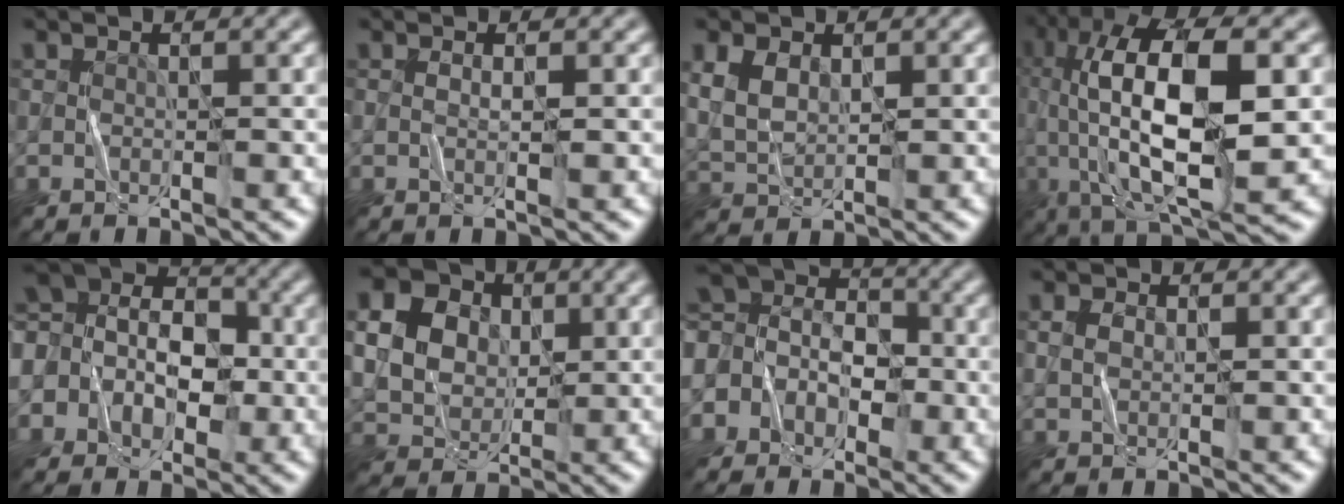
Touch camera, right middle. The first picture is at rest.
{"total": 0.8, "force": [0.0, 0.0, 0.8], "torque": [-0.021, 0.001, -0.001]}
{"total": 3.4, "force": [1.0, 2.2, 2.4], "torque": [-0.065, 0.000, 0.023]}
{"total": 14.2, "force": [0.5, 5.2, 13.2], "torque": [-0.252, 0.015, 0.006]}
{"total": 11.1, "force": [1.4, 9.0, 6.4], "torque": [-0.129, 0.045, -0.020]}
{"total": 13.6, "force": [3.9, 11.4, 6.3], "torque": [-0.162, 0.027, 0.069]}
{"total": 9.6, "force": [-0.2, 8.6, 4.2], "torque": [-0.121, 0.051, -0.054]}
{"total": 1.2, "force": [0.2, 0.8, 0.9], "torque": [-0.023, 0.003, 0.004]}